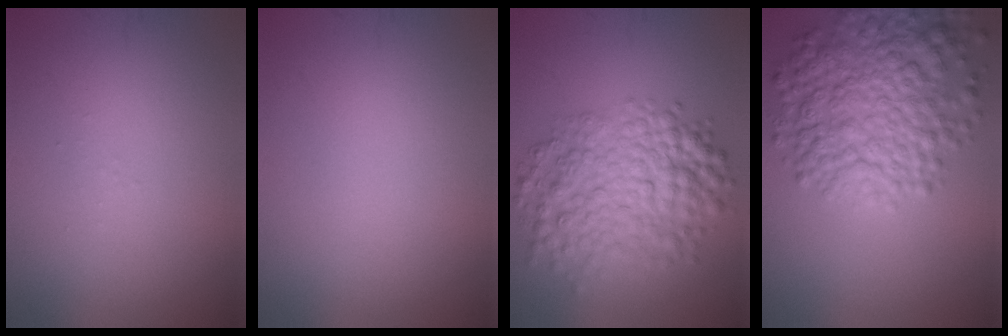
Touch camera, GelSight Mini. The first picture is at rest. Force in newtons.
{"total": 0.0}
{"total": 7.5, "press": 7.5, "slide": 0.2}
{"total": 8.0, "press": 8.0, "slide": 0.2}